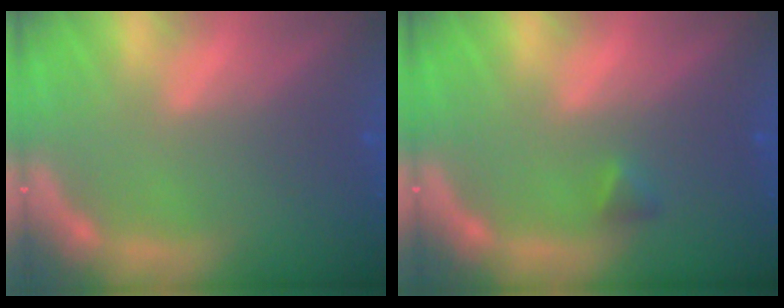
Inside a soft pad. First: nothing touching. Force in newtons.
{"total": 0.9}